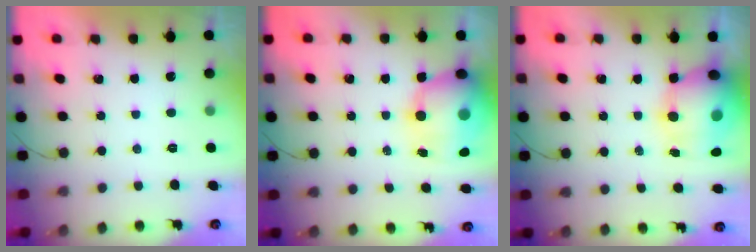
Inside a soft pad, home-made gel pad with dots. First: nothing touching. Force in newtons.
{"total": 14.6, "press": 14.2, "slide": 3.6}
{"total": 15.3, "press": 14.8, "slide": 3.9}